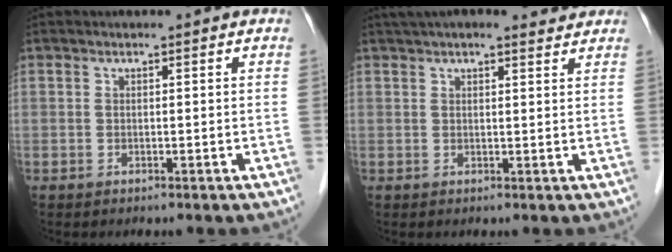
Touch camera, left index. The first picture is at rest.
{"total": 8.6, "force": [7.4, 2.0, 3.7], "torque": [-0.053, 0.029, 0.096]}